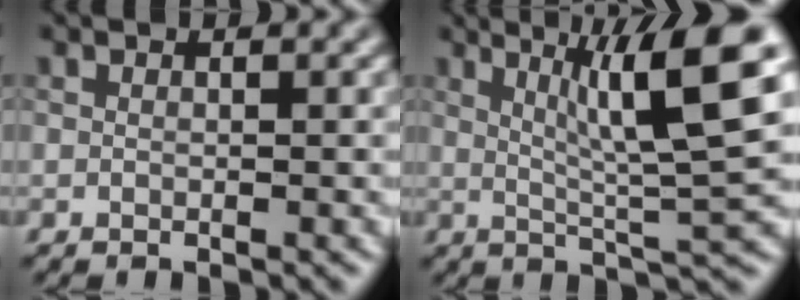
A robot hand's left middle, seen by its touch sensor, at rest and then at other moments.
{"total": 8.9, "force": [2.9, 1.1, 8.3], "torque": [-0.123, 0.007, 0.052]}